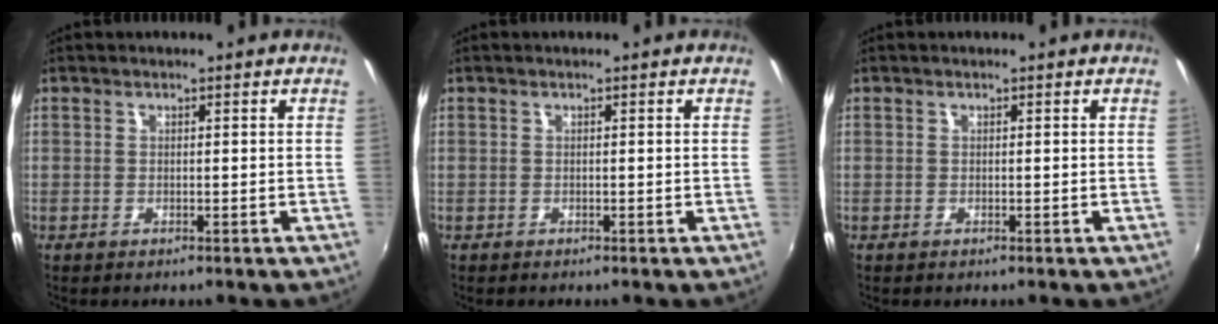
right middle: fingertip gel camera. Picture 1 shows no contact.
{"total": 0.0}
{"total": 0.0}